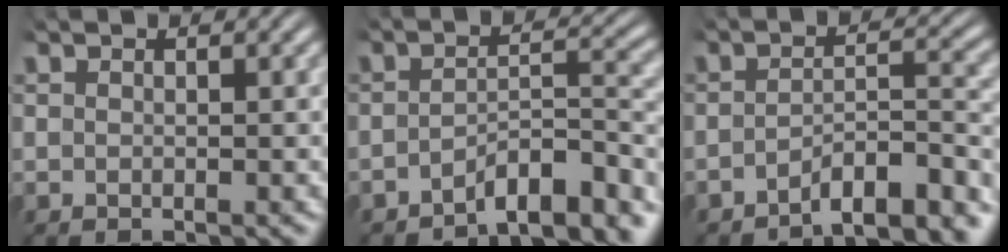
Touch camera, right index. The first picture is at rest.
{"total": 6.0, "force": [-4.9, 1.1, 3.4], "torque": [-0.034, -0.009, -0.072]}
{"total": 6.5, "force": [-5.5, 1.2, 3.1], "torque": [-0.030, -0.013, -0.080]}